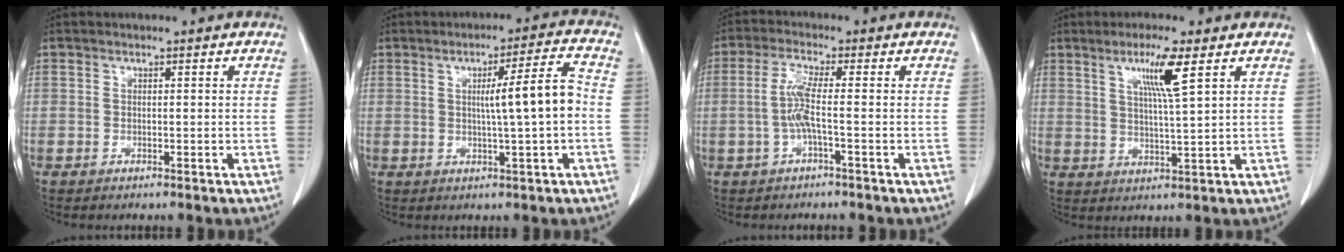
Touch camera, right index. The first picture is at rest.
{"total": 7.9, "force": [0.0, -0.5, 7.9], "torque": [-0.115, 0.006, 0.000]}
{"total": 4.5, "force": [-0.9, 0.0, 4.4], "torque": [-0.097, 0.005, -0.019]}
{"total": 6.8, "force": [3.3, -0.6, 6.0], "torque": [-0.108, -0.006, 0.059]}